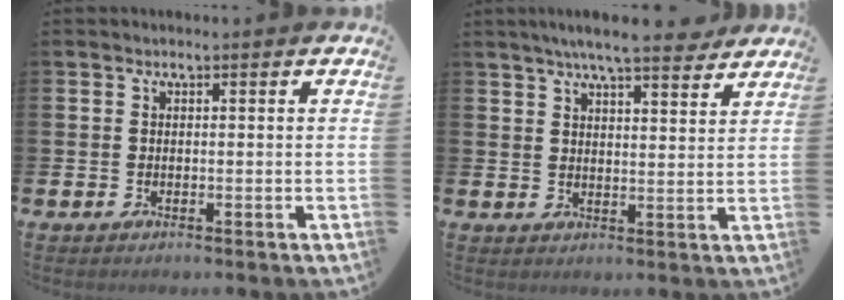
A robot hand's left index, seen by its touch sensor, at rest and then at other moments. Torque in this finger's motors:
{"motor_torque": [1.07, -1.06, 0.66, 0.21]}